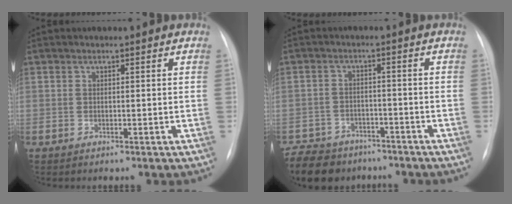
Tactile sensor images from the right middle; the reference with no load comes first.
{"total": 11.1, "force": [-8.8, 6.0, 3.1], "torque": [-0.066, 0.003, -0.128]}